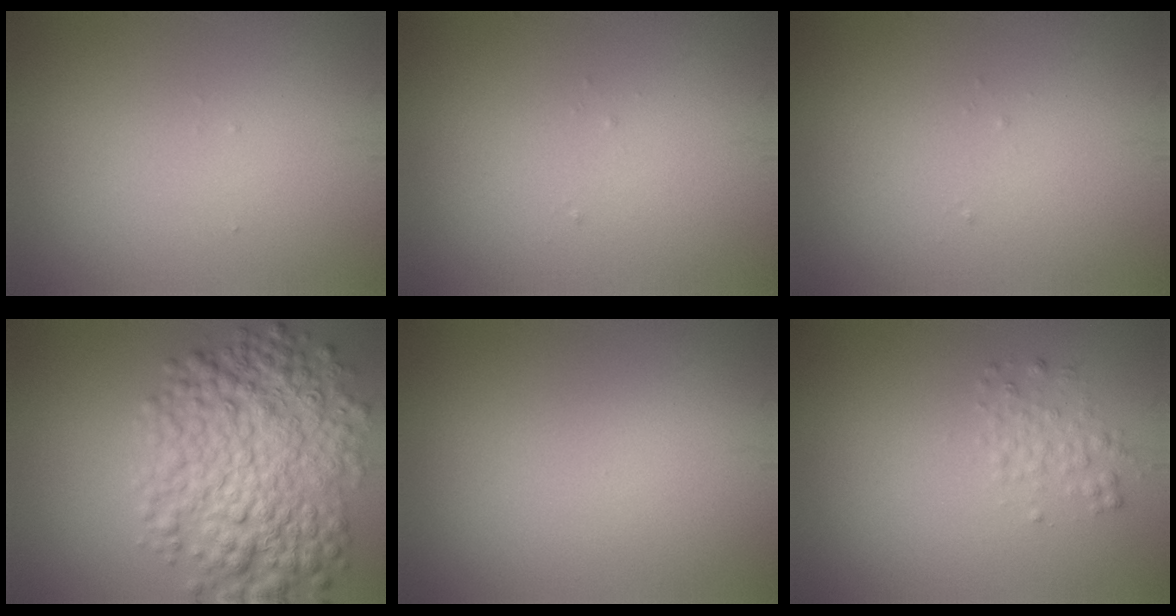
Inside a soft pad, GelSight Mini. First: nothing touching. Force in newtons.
{"total": 0.0}
{"total": 0.0}
{"total": 9.0, "press": 9.0, "slide": 0.2}
{"total": 0.0}
{"total": 1.5, "press": 1.5, "slide": 0.1}